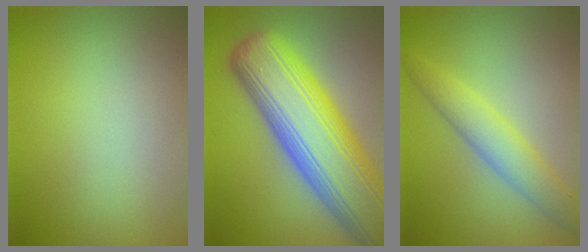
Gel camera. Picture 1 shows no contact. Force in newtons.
{"total": 14.4, "press": 14.4, "slide": 0.6}
{"total": 3.7, "press": 3.7, "slide": 0.1}